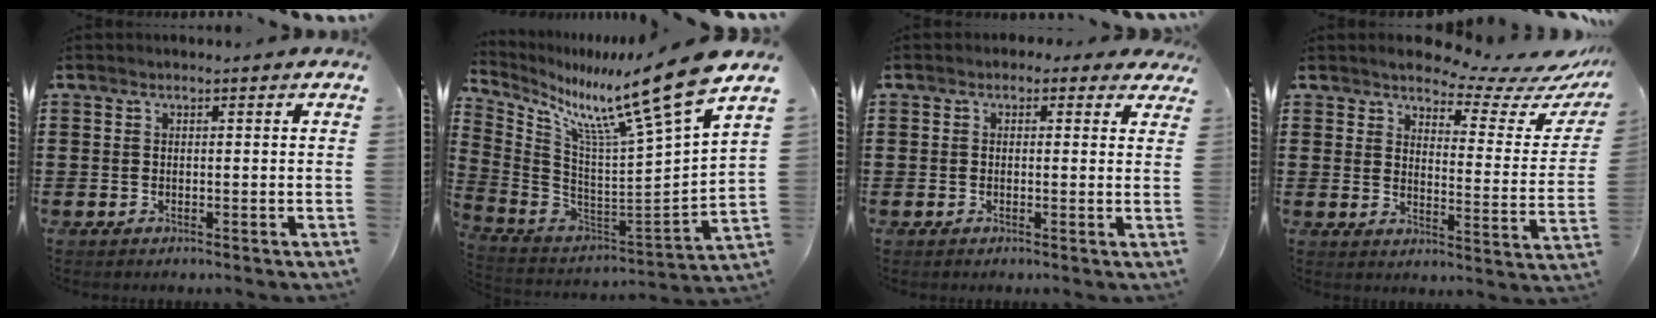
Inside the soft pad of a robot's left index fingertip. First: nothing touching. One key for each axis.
{"total": 13.4, "fx": 10.3, "fy": -0.8, "fz": 8.5, "tx": -0.168, "ty": -0.086, "tz": 0.157}
{"total": 1.4, "fx": 0.4, "fy": 1.2, "fz": 0.5, "tx": -0.007, "ty": 0.005, "tz": 0.003}
{"total": 6.0, "fx": 5.5, "fy": 0.9, "fz": 2.2, "tx": -0.043, "ty": -0.039, "tz": 0.091}